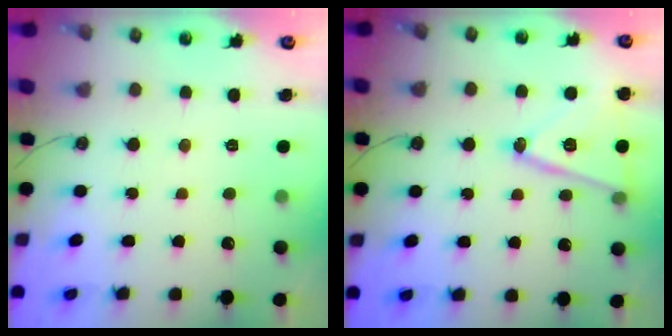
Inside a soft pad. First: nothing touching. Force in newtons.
{"total": 15.6, "press": 15.2, "slide": 3.4}